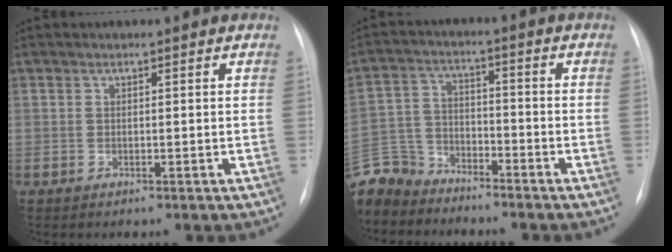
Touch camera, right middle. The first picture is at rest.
{"total": 10.5, "force": [-9.7, 4.1, 0.7], "torque": [-0.029, 0.010, -0.189]}